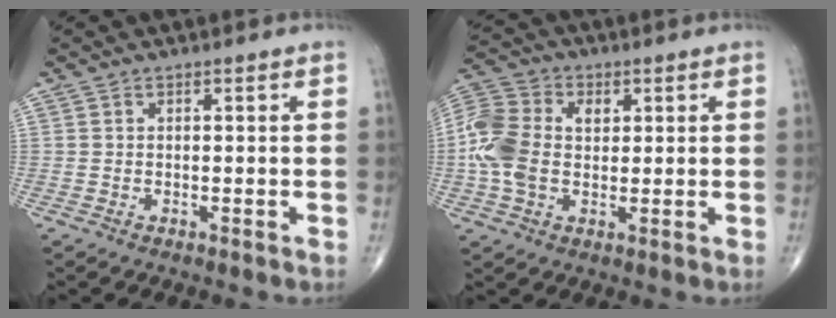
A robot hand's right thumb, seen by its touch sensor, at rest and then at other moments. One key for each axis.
{"total": 12.4, "fx": 0.9, "fy": 8.7, "fz": 8.8, "tx": -0.195, "ty": 0.019, "tz": 0.012}